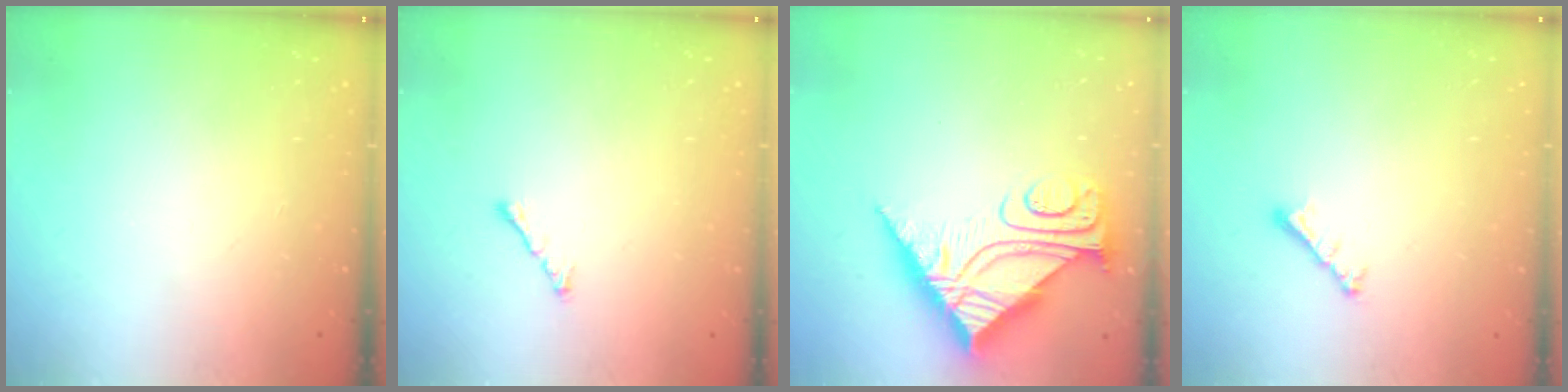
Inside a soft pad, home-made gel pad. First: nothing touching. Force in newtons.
{"total": 1.8, "press": 1.7, "slide": 0.6}
{"total": 11.4, "press": 11.3, "slide": 1.0}
{"total": 2.8, "press": 2.7, "slide": 0.6}